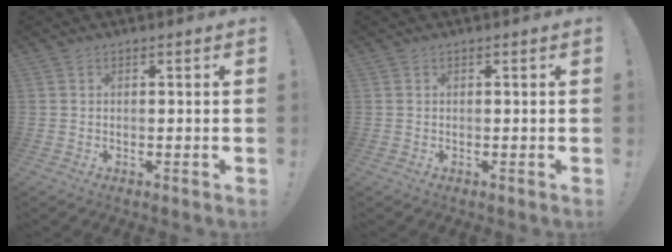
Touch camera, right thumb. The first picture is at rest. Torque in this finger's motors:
{"motor_torque": [-0.11, -0.14, 0.10, 0.00, 0.07]}